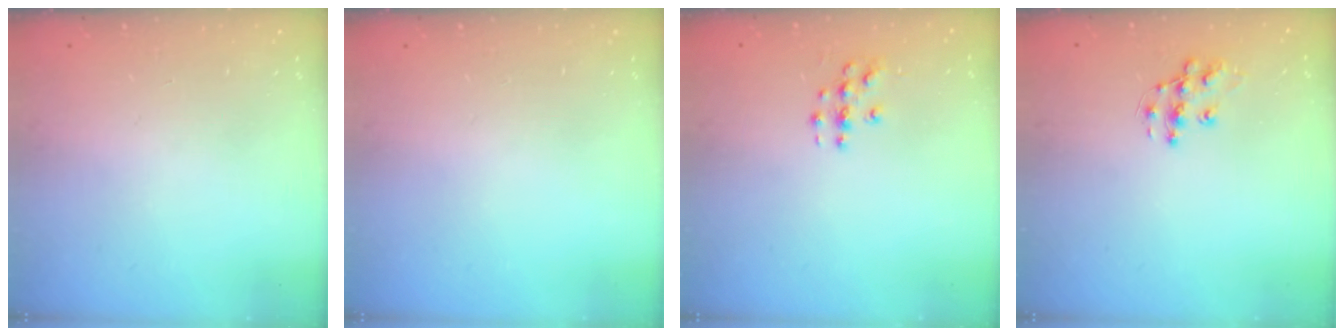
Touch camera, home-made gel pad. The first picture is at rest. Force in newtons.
{"total": 0.0}
{"total": 3.4, "press": 3.4, "slide": 0.2}
{"total": 9.8, "press": 9.8, "slide": 0.6}